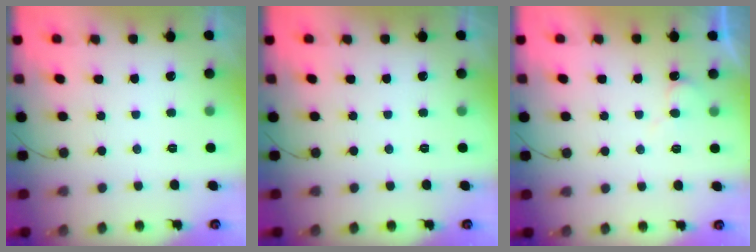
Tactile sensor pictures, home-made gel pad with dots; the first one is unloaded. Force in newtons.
{"total": 0.0}
{"total": 4.7, "press": 4.6, "slide": 0.5}